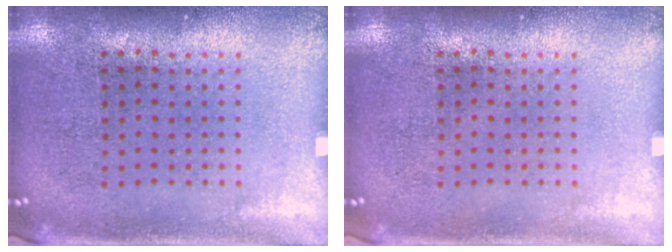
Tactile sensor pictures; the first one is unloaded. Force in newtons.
{"total": 0.0}